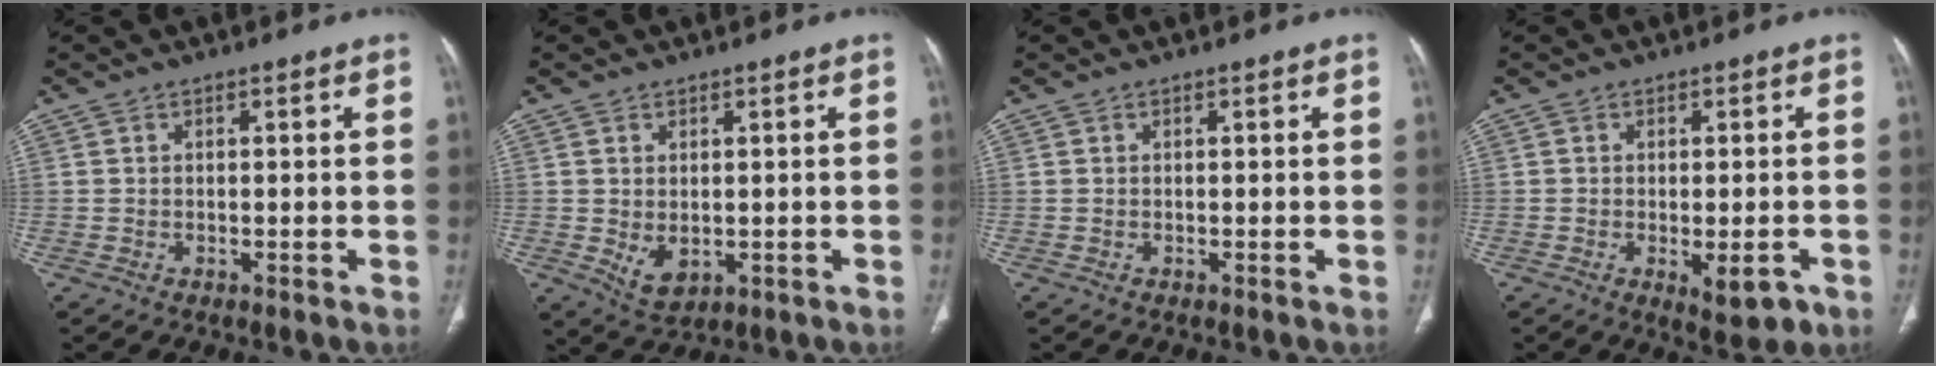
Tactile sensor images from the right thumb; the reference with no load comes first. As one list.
[{"total": 4.5, "force": [-0.4, 3.0, 3.4], "torque": [-0.055, -0.010, 0.010]}, {"total": 0.0}, {"total": 5.9, "force": [-2.2, 2.5, 4.9], "torque": [-0.058, -0.005, -0.020]}]